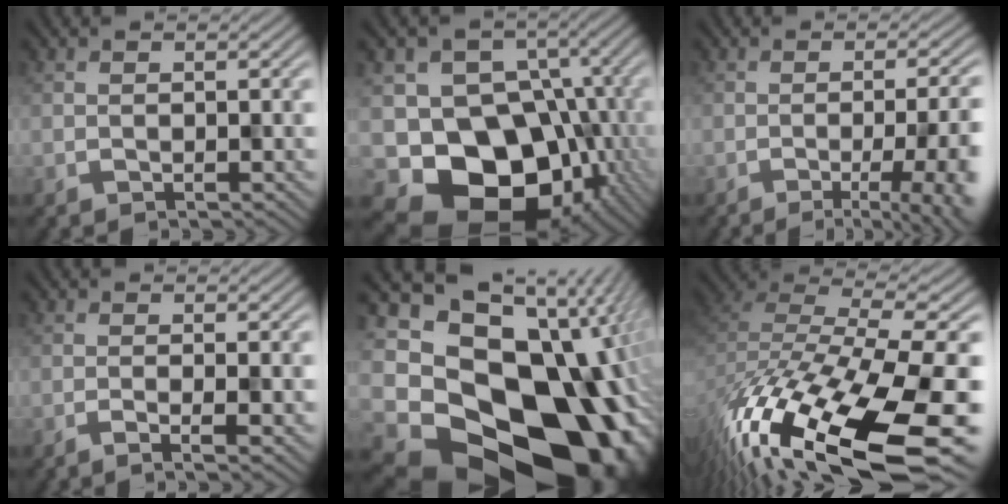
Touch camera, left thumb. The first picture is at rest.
{"total": 15.4, "force": [-5.7, 12.4, 7.1], "torque": [-0.118, -0.038, -0.081]}
{"total": 9.4, "force": [-3.1, 3.2, 8.3], "torque": [-0.083, -0.006, -0.038]}
{"total": 2.9, "force": [-1.0, 0.7, 2.6], "torque": [-0.032, 0.007, -0.017]}
{"total": 20.7, "force": [-5.0, 15.4, 12.9], "torque": [-0.258, -0.062, -0.049]}
{"total": 17.2, "force": [-9.8, 7.5, 12.0], "torque": [-0.259, -0.069, -0.125]}